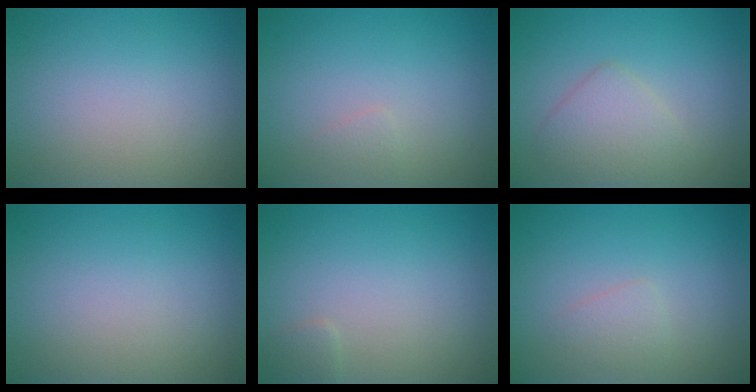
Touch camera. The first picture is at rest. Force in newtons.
{"total": 0.6, "press": 0.6, "slide": 0.1}
{"total": 3.0, "press": 3.0, "slide": 0.1}
{"total": 0.0}
{"total": 0.8, "press": 0.8, "slide": 0.0}
{"total": 1.2, "press": 1.2, "slide": 0.0}